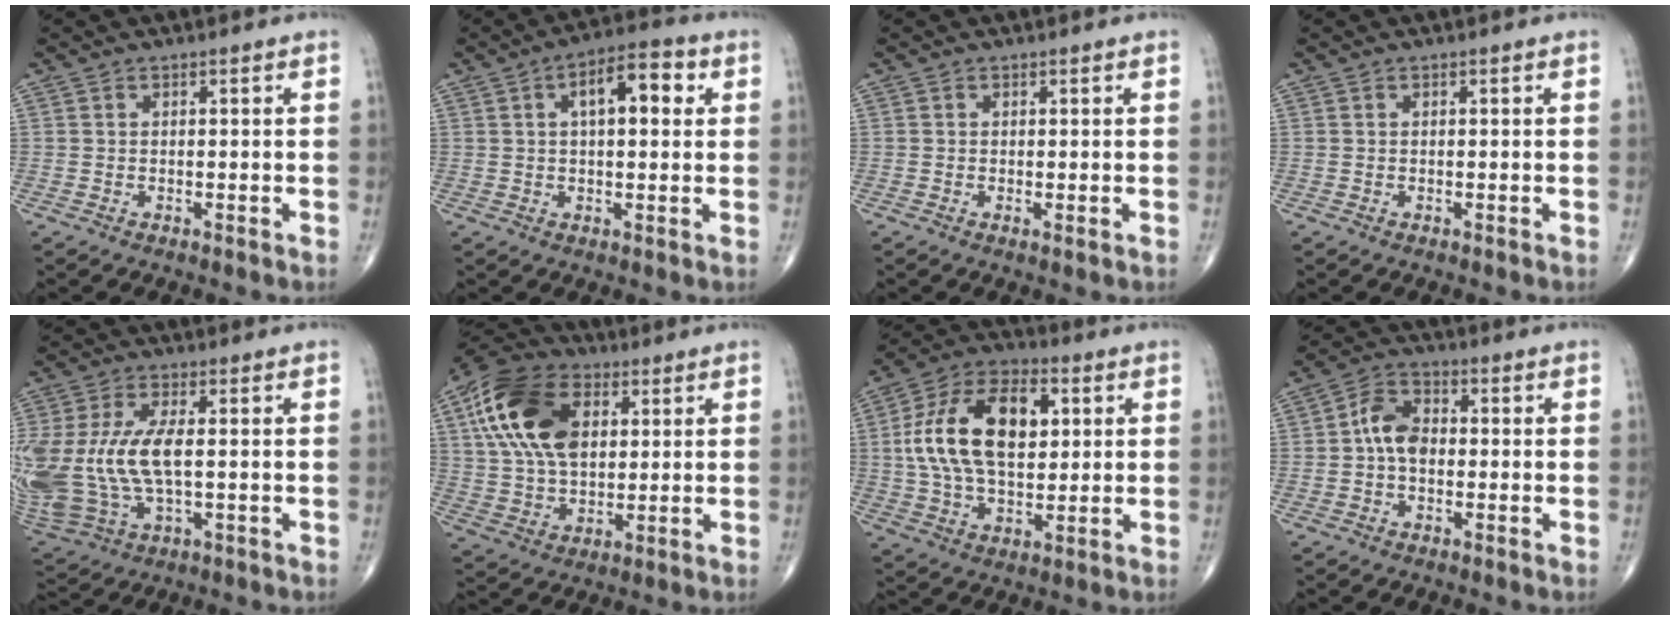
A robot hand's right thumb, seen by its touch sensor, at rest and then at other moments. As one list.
[{"total": 9.4, "force": [2.7, 4.2, 8.0], "torque": [-0.104, 0.017, 0.033]}, {"total": 0.6, "force": [0.0, 0.1, 0.6], "torque": [-0.014, -0.004, -0.001]}, {"total": 0.0}, {"total": 20.9, "force": [-0.1, 11.0, 17.7], "torque": [-0.438, -0.008, 0.016]}, {"total": 18.9, "force": [5.5, 11.7, 13.8], "torque": [-0.255, 0.001, 0.095]}, {"total": 19.4, "force": [3.5, 11.0, 15.5], "torque": [-0.271, 0.013, 0.057]}, {"total": 3.4, "force": [0.0, 2.1, 2.7], "torque": [-0.054, 0.006, -0.005]}]